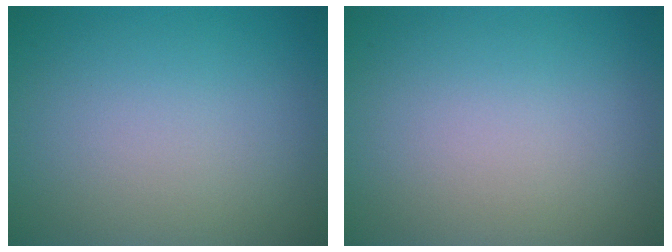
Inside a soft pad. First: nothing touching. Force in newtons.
{"total": 0.0}